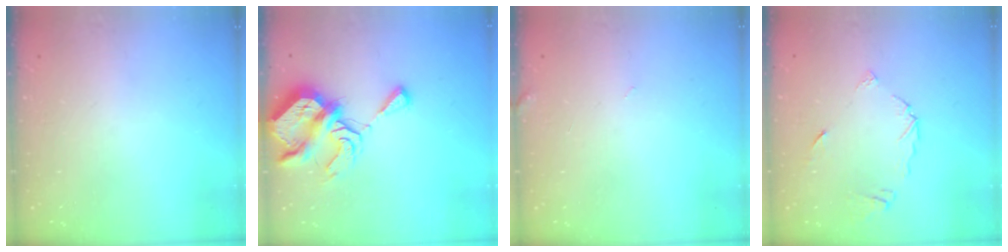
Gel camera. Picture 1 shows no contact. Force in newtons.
{"total": 10.1, "press": 10.0, "slide": 1.3}
{"total": 3.2, "press": 3.2, "slide": 0.2}
{"total": 5.5, "press": 5.5, "slide": 0.4}